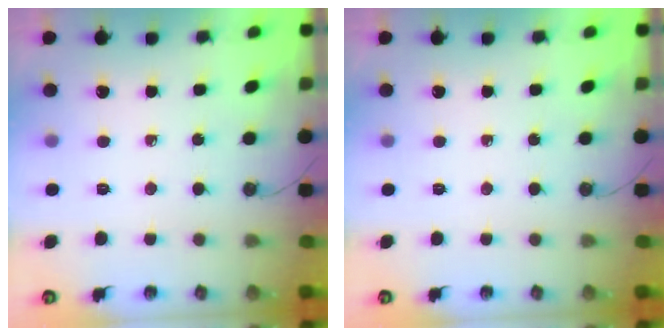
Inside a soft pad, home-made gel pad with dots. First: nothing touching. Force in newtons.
{"total": 0.0}